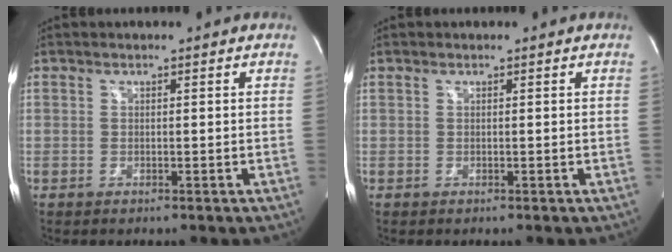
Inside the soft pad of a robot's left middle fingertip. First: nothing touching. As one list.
[{"total": 0.0}]